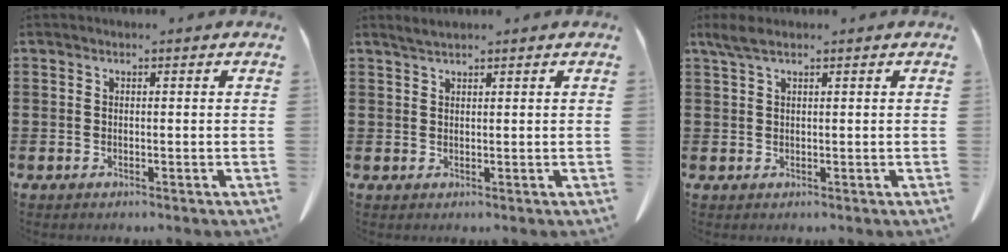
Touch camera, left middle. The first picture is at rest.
{"total": 1.3, "force": [1.2, 0.1, 0.6], "torque": [-0.014, 0.000, 0.023]}
{"total": 2.5, "force": [1.5, 0.6, 1.9], "torque": [-0.041, 0.003, 0.028]}